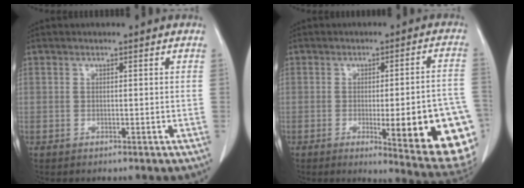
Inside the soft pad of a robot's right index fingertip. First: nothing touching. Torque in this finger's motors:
{"motor_torque": [1.50, -0.64, 0.50, 0.11]}